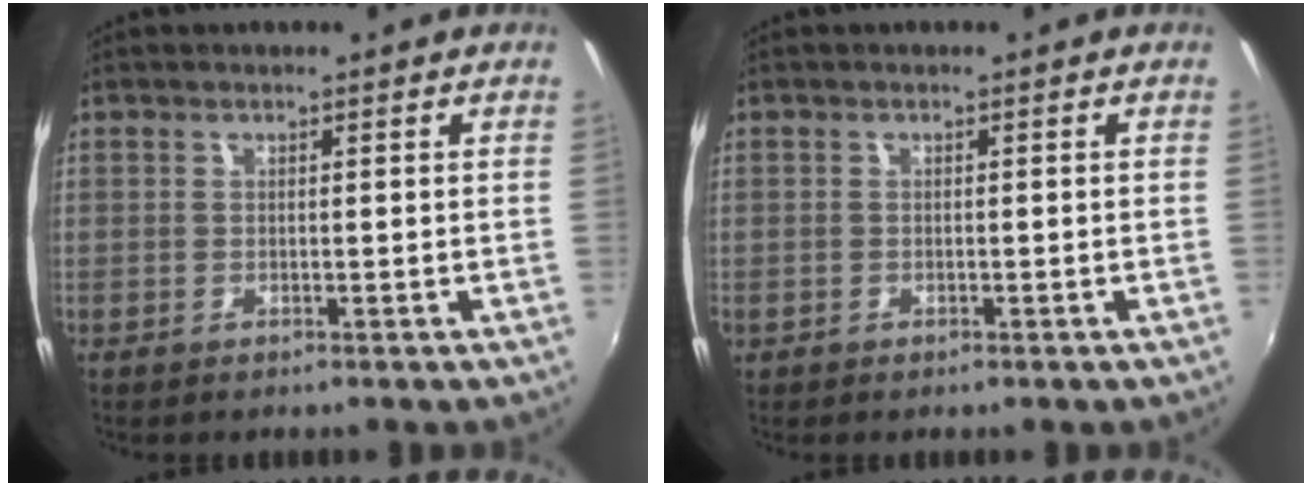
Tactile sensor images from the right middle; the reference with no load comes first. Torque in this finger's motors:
{"motor_torque": [2.14, 0.00, 1.05, 0.20]}